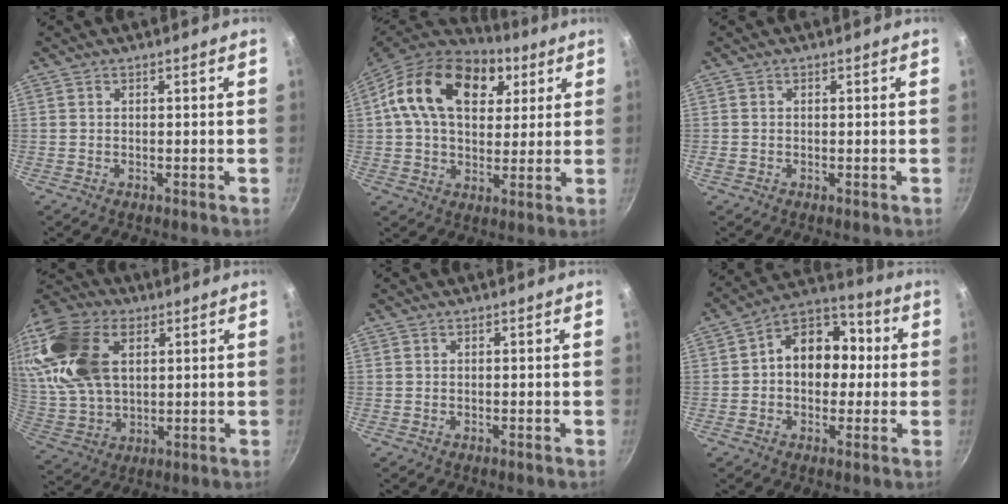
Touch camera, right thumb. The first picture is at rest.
{"total": 21.3, "force": [7.3, 14.1, 14.2], "torque": [-0.223, 0.002, 0.109]}
{"total": 0.6, "force": [-0.2, 0.5, 0.2], "torque": [-0.003, 0.001, -0.004]}
{"total": 22.2, "force": [7.1, 13.9, 15.8], "torque": [-0.323, -0.001, 0.137]}
{"total": 0.0}
{"total": 13.5, "force": [0.8, 10.2, 8.9], "torque": [-0.078, 0.039, -0.008]}